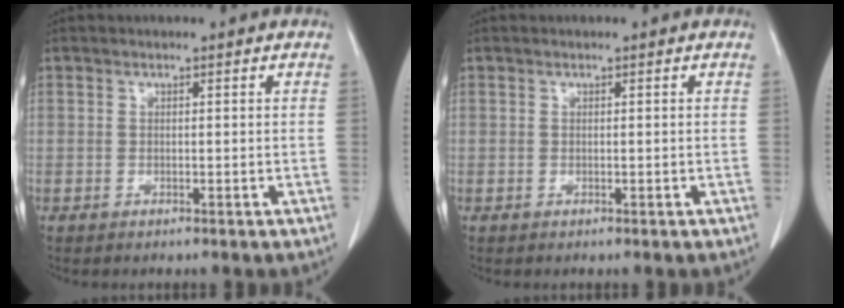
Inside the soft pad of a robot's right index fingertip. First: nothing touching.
{"total": 0.0}